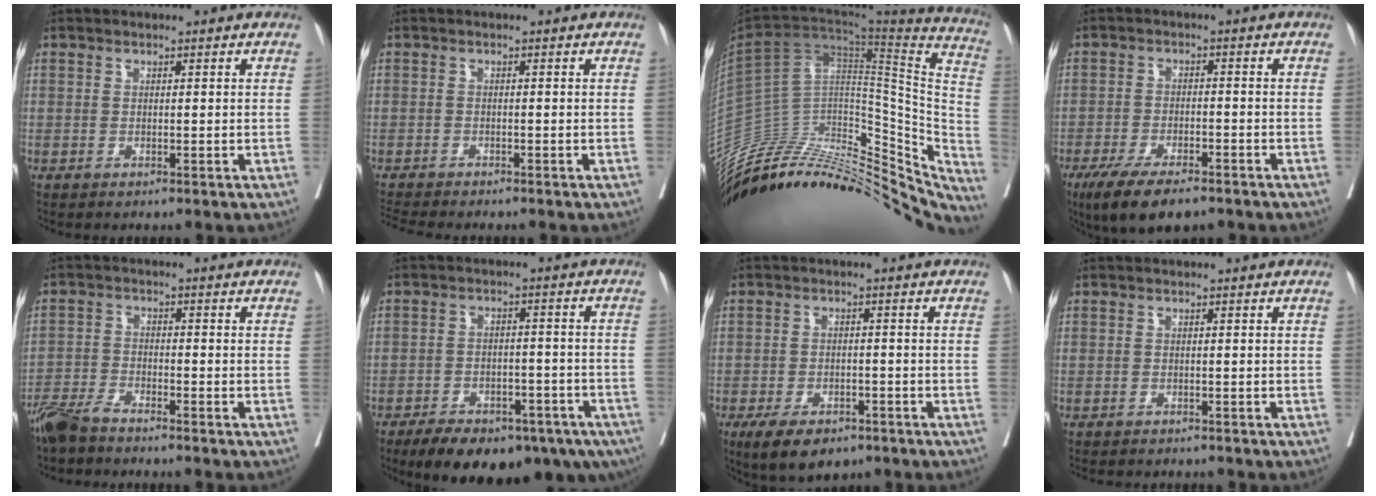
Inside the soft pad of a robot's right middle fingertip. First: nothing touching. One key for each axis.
{"total": 5.4, "fx": -5.0, "fy": 0.2, "fz": 2.0, "tx": -0.028, "ty": -0.010, "tz": -0.081}
{"total": 40.3, "fx": -32.7, "fy": 16.1, "fz": 17.2, "tx": -0.248, "ty": -0.008, "tz": -0.448}
{"total": 9.1, "fx": -6.6, "fy": 2.5, "fz": 5.7, "tx": -0.095, "ty": -0.015, "tz": -0.110}
{"total": 5.2, "fx": -4.6, "fy": 0.6, "fz": 2.3, "tx": -0.042, "ty": -0.014, "tz": -0.092}
{"total": 19.2, "fx": -13.2, "fy": 8.2, "fz": 11.3, "tx": -0.154, "ty": 0.001, "tz": -0.178}
{"total": 7.7, "fx": -5.3, "fy": 3.4, "fz": 4.3, "tx": -0.070, "ty": -0.004, "tz": -0.085}
{"total": 4.4, "fx": -4.0, "fy": 1.0, "fz": 1.3, "tx": -0.012, "ty": -0.004, "tz": -0.054}